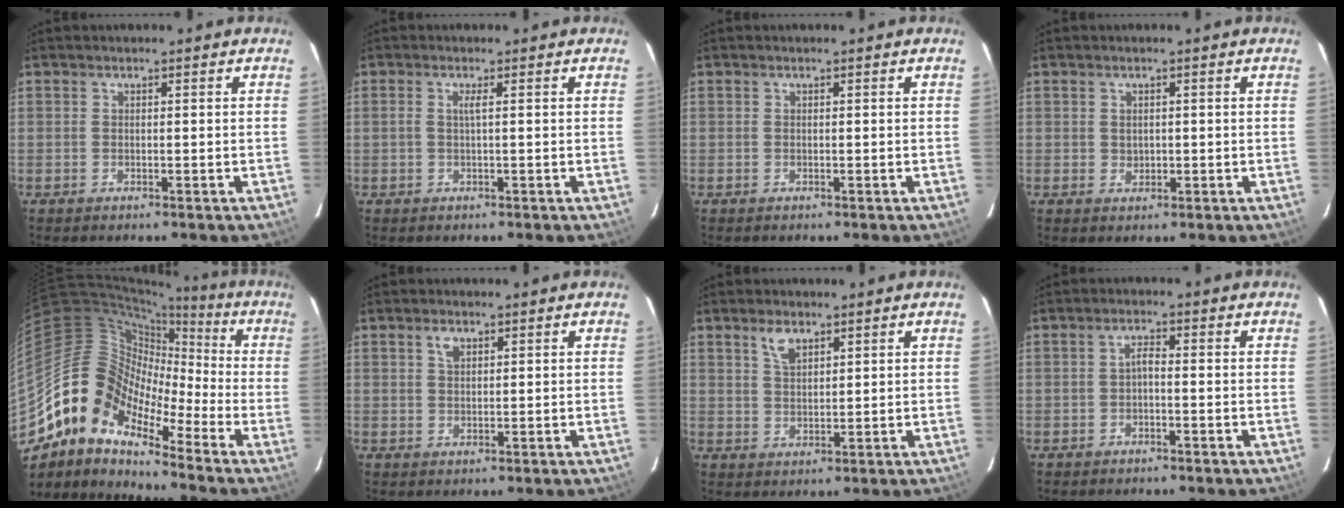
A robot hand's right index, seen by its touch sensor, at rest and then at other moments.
{"total": 1.2, "force": [0.1, -0.3, 1.1], "torque": [-0.019, 0.002, 0.001]}
{"total": 0.0}
{"total": 1.3, "force": [0.2, 1.2, 0.5], "torque": [-0.005, 0.002, 0.007]}
{"total": 13.3, "force": [-9.0, 7.0, 6.8], "torque": [-0.106, 0.016, -0.197]}
{"total": 1.9, "force": [1.1, 1.1, 1.1], "torque": [-0.021, 0.004, 0.020]}
{"total": 3.7, "force": [2.5, 1.7, 2.2], "torque": [-0.038, 0.004, 0.048]}
{"total": 1.4, "force": [-0.6, 0.4, 1.2], "torque": [-0.024, 0.006, -0.012]}